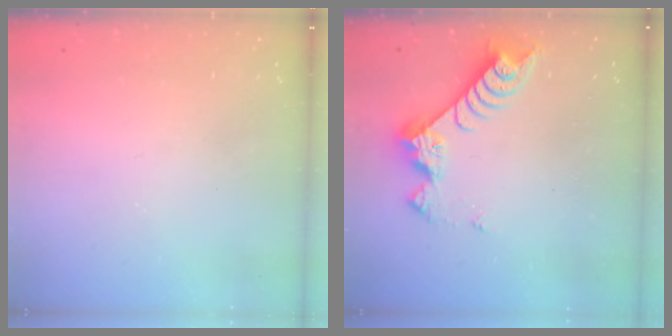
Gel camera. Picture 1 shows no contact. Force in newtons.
{"total": 8.3, "press": 8.3, "slide": 0.4}